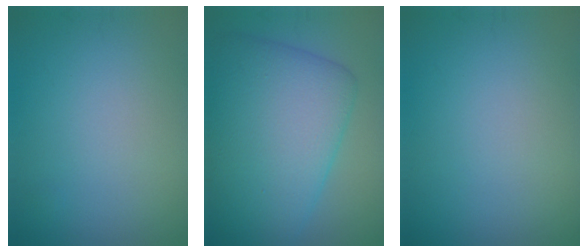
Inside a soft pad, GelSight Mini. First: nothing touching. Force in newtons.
{"total": 10.2, "press": 10.1, "slide": 0.3}
{"total": 0.0}